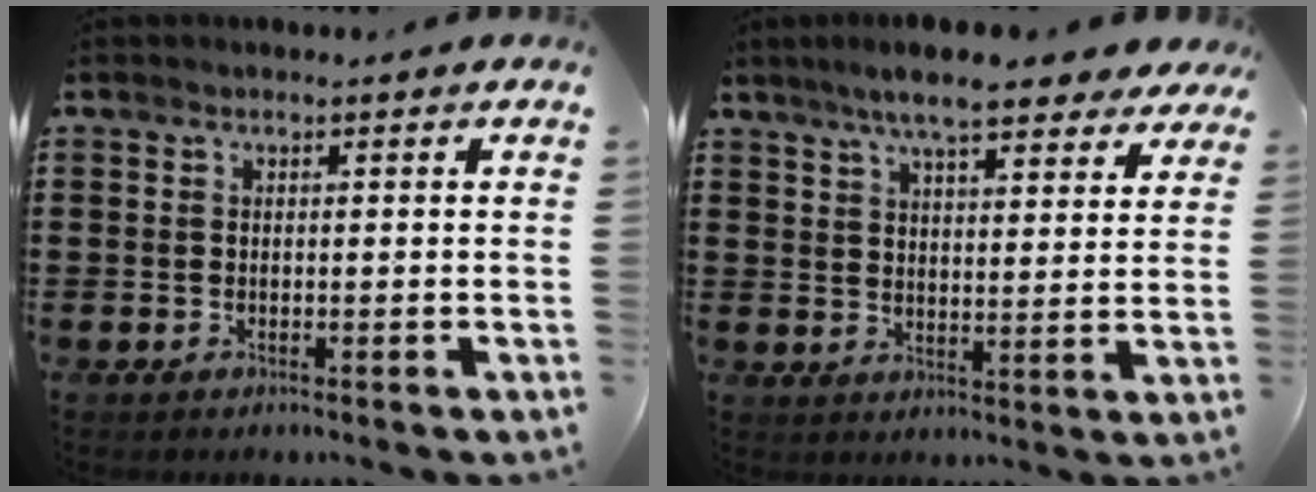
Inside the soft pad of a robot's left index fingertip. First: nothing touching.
{"total": 8.4, "force": [6.9, 1.2, 4.6], "torque": [-0.101, -0.014, 0.122]}